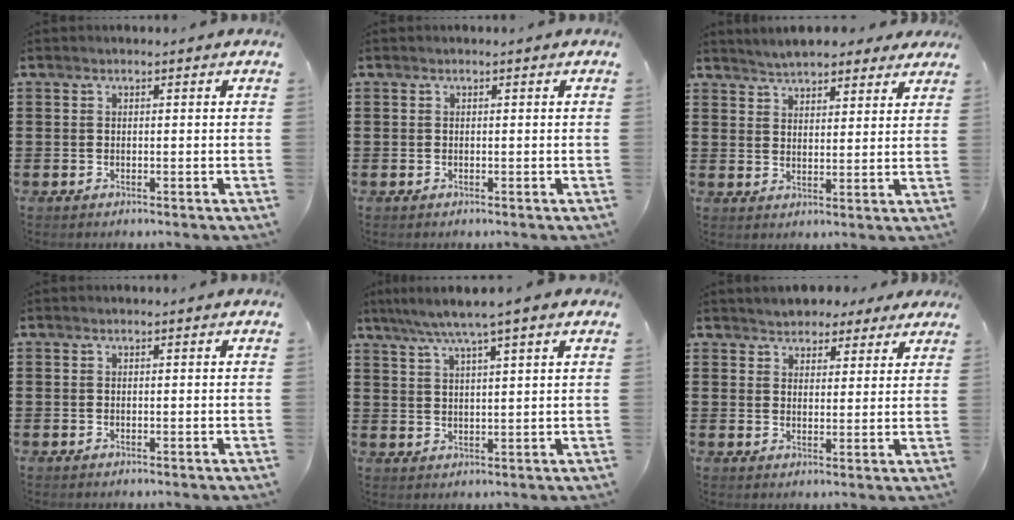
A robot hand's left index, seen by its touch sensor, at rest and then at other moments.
{"total": 0.0}
{"total": 4.5, "force": [4.4, 1.0, 0.7], "torque": [-0.030, -0.008, 0.080]}
{"total": 0.0}
{"total": 4.7, "force": [3.5, -0.3, 3.1], "torque": [-0.070, -0.009, 0.060]}
{"total": 3.8, "force": [3.5, 1.5, 0.0], "torque": [-0.015, -0.002, 0.064]}